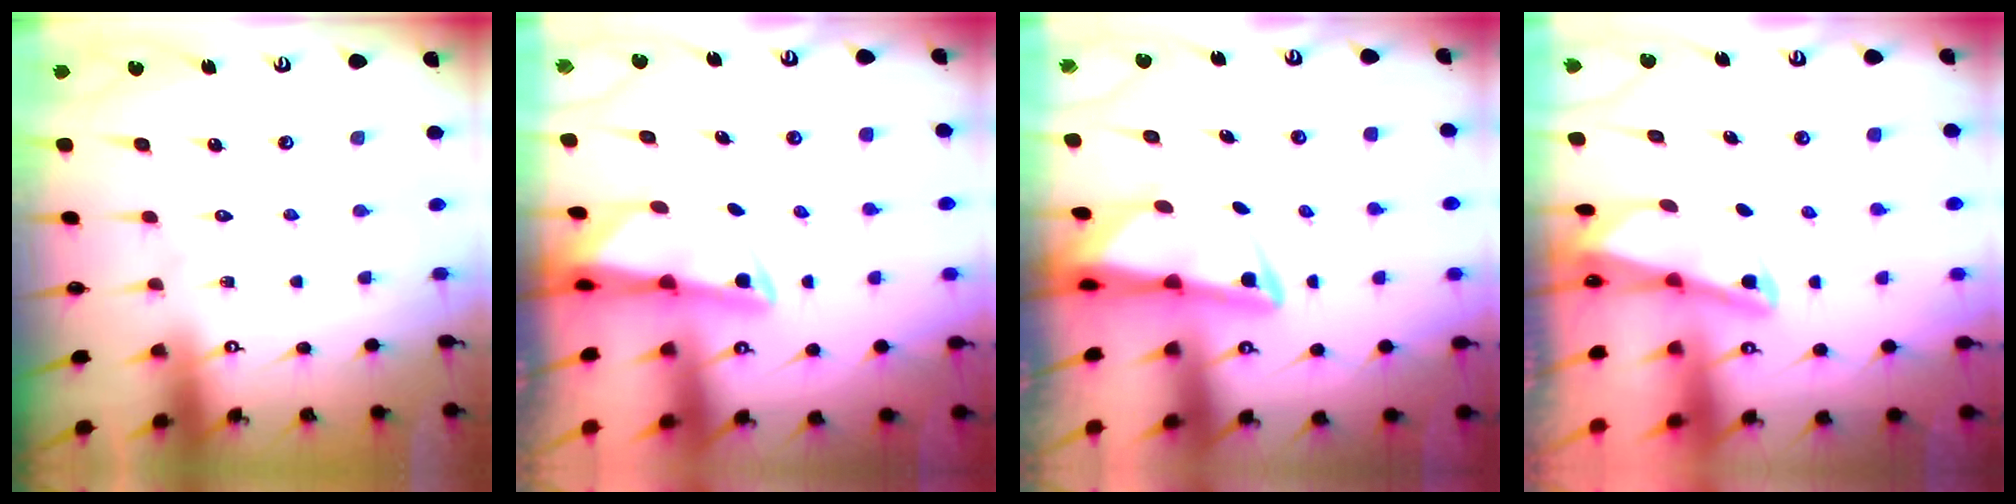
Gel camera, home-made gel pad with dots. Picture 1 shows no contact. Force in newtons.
{"total": 2.2, "press": 2.2, "slide": 0.5}
{"total": 2.6, "press": 2.5, "slide": 0.7}
{"total": 2.1, "press": 2.1, "slide": 0.3}